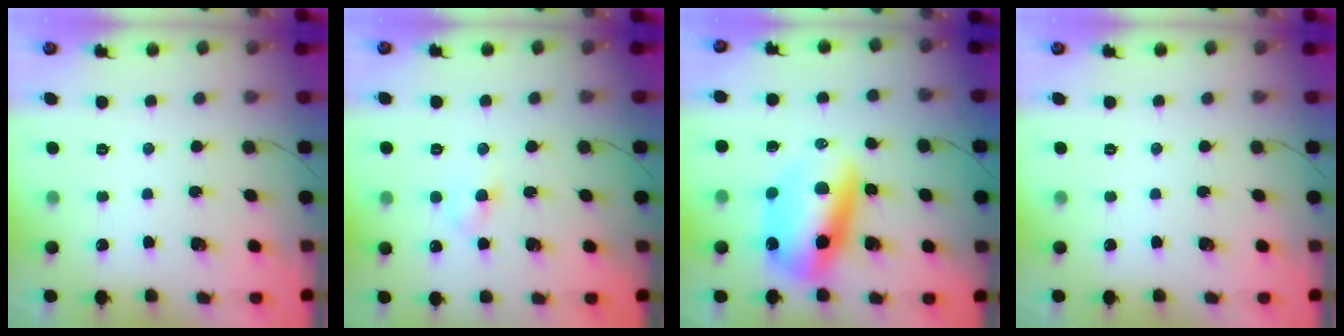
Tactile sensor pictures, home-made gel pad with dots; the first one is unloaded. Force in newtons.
{"total": 3.0, "press": 2.9, "slide": 1.0}
{"total": 12.5, "press": 12.1, "slide": 3.5}
{"total": 0.0}